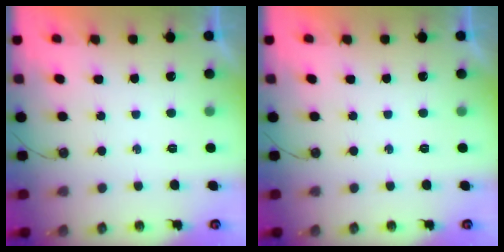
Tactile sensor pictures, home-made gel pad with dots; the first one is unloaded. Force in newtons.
{"total": 0.0}